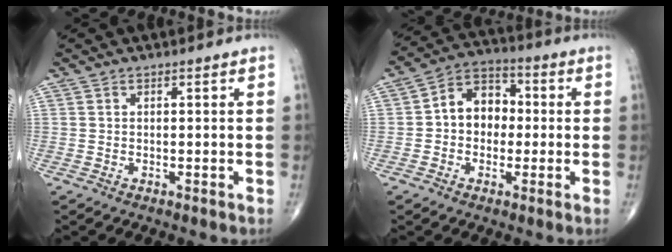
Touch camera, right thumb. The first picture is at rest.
{"total": 9.2, "force": [0.0, 7.2, 5.8], "torque": [-0.060, 0.030, -0.014]}